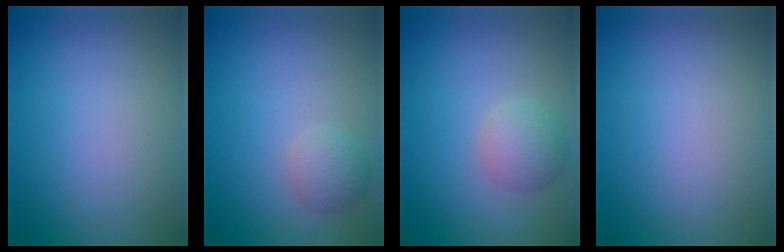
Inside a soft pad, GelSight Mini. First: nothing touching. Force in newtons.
{"total": 2.0, "press": 2.0, "slide": 0.1}
{"total": 2.7, "press": 2.7, "slide": 0.1}
{"total": 0.0}